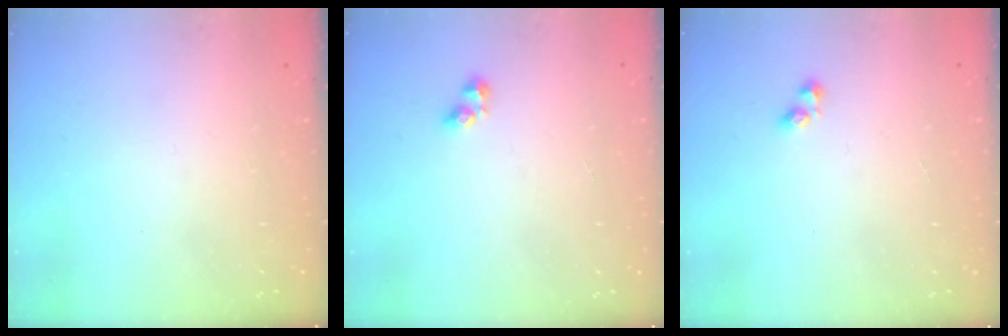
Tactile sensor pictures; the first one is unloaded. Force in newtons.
{"total": 3.0, "press": 3.0, "slide": 0.3}
{"total": 2.9, "press": 2.6, "slide": 1.3}